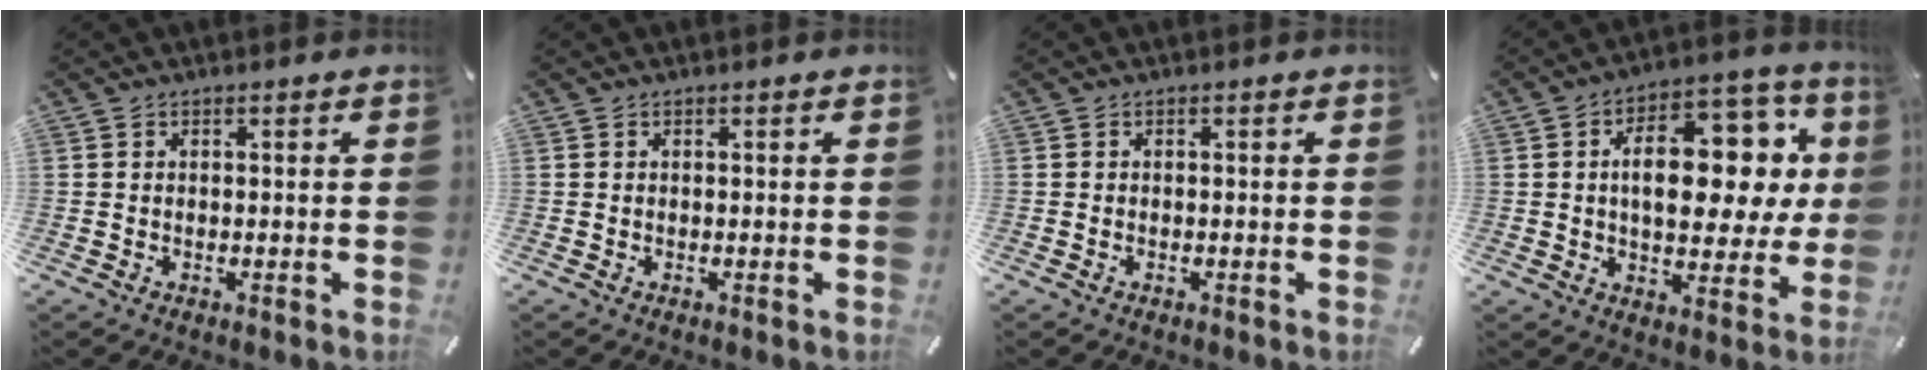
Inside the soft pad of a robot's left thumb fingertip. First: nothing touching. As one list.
[{"total": 0.0}, {"total": 0.6, "force": [-0.3, 0.3, 0.4], "torque": [-0.010, -0.002, -0.006]}, {"total": 18.5, "force": [4.3, 10.5, 14.6], "torque": [-0.202, -0.018, 0.072]}]